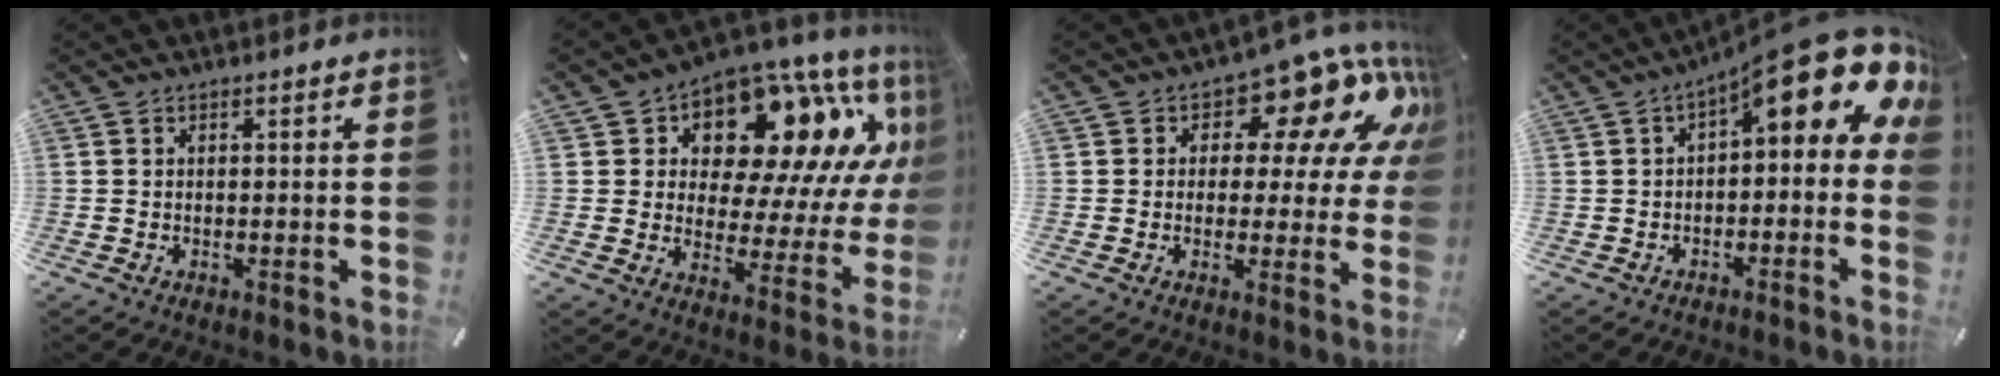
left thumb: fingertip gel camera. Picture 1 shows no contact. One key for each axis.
{"total": 17.2, "fx": 10.5, "fy": 8.9, "fz": 10.3, "tx": -0.145, "ty": -0.085, "tz": 0.174}
{"total": 14.1, "fx": 7.8, "fy": 7.3, "fz": 9.2, "tx": -0.120, "ty": -0.062, "tz": 0.131}
{"total": 15.8, "fx": 7.7, "fy": 5.4, "fz": 12.8, "tx": -0.176, "ty": -0.060, "tz": 0.123}